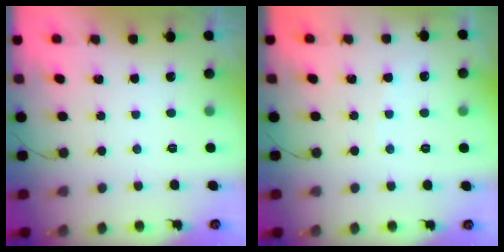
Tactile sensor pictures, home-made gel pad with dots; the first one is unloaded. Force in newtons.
{"total": 2.0, "press": 2.0, "slide": 0.2}